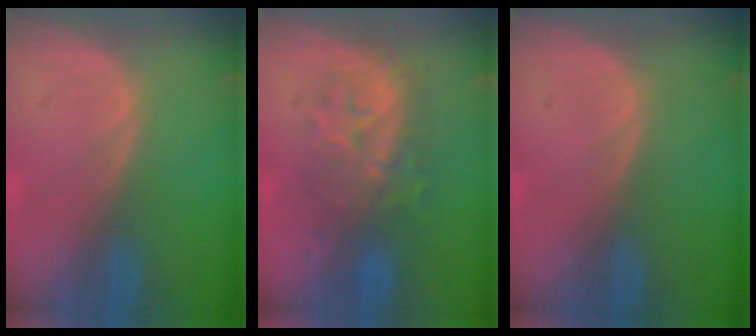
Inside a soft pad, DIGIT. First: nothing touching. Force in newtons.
{"total": 8.1, "press": 8.1, "slide": 0.9}
{"total": 0.0}